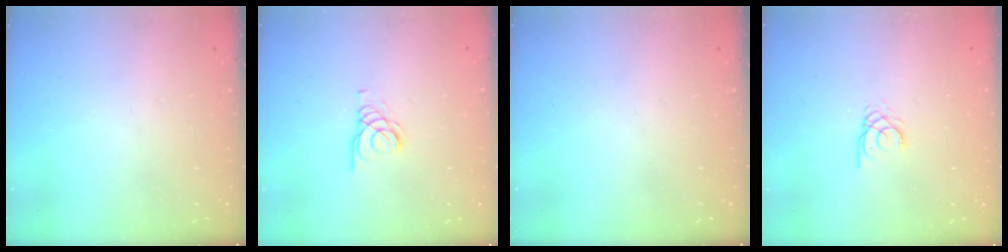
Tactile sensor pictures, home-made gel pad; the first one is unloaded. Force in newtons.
{"total": 2.1, "press": 2.1, "slide": 0.2}
{"total": 0.0}
{"total": 2.0, "press": 2.0, "slide": 0.2}